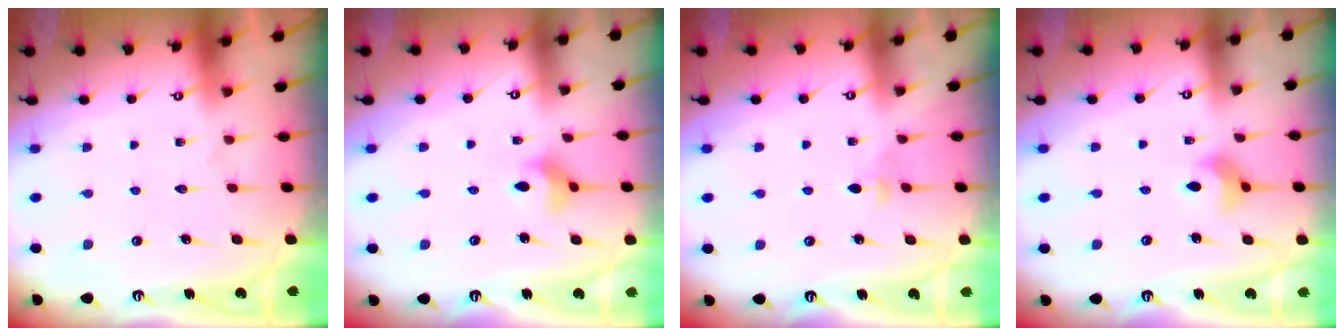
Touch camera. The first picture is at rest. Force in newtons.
{"total": 3.9, "press": 3.9, "slide": 0.6}
{"total": 2.8, "press": 2.7, "slide": 0.8}
{"total": 5.8, "press": 5.8, "slide": 0.5}